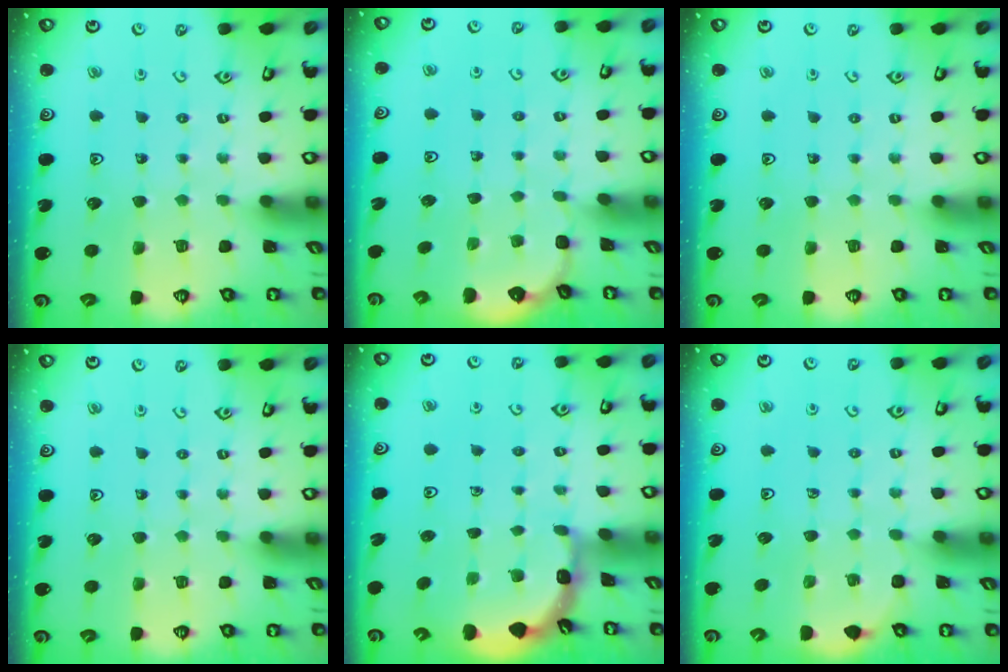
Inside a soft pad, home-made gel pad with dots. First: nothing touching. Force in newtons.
{"total": 1.6, "press": 0.9, "slide": 1.3}
{"total": 0.0}
{"total": 0.0}
{"total": 2.2, "press": 2.2, "slide": 0.1}
{"total": 1.7, "press": 1.5, "slide": 0.8}